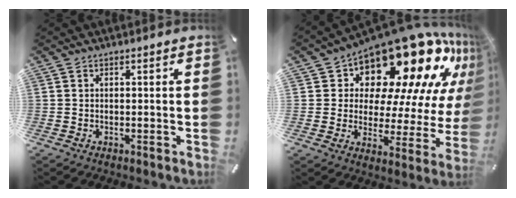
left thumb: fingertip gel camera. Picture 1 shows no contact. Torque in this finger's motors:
{"motor_torque": [2.38, 2.37, 1.59, -1.18, 0.21]}